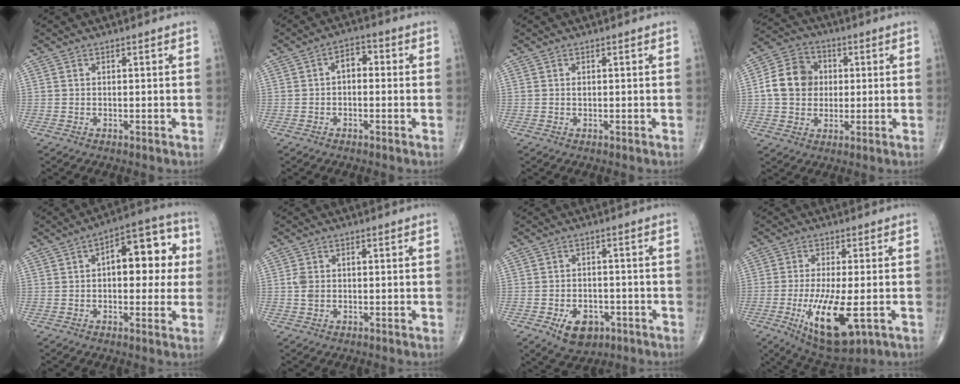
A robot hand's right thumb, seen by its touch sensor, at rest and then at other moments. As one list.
[{"total": 4.3, "force": [0.1, 2.7, 3.4], "torque": [-0.039, 0.018, -0.009]}, {"total": 0.6, "force": [0.1, 0.3, 0.4], "torque": [-0.008, 0.002, 0.003]}, {"total": 10.9, "force": [0.7, 9.1, 5.9], "torque": [-0.084, 0.014, 0.003]}, {"total": 14.4, "force": [2.2, 7.3, 12.2], "torque": [-0.126, 0.026, 0.025]}, {"total": 3.0, "force": [0.1, 2.2, 2.0], "torque": [-0.040, 0.012, 0.005]}, {"total": 7.5, "force": [-3.5, 4.9, 4.3], "torque": [-0.049, 0.016, -0.047]}, {"total": 13.3, "force": [-3.9, 4.4, 11.9], "torque": [-0.214, -0.019, -0.053]}]